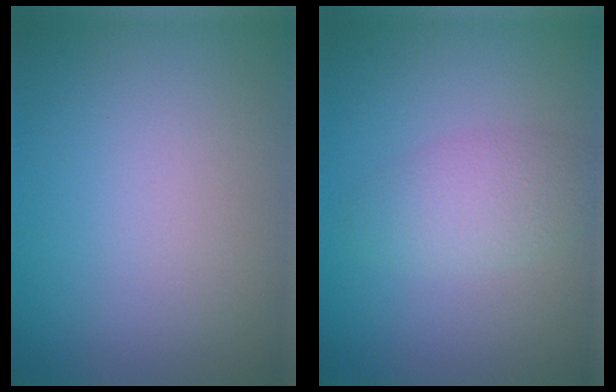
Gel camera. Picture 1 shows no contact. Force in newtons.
{"total": 2.8, "press": 2.8, "slide": 0.2}